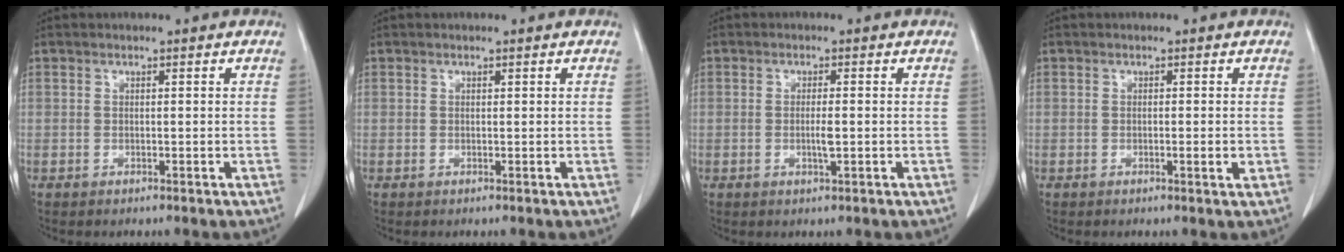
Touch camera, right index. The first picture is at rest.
{"total": 0.0}
{"total": 2.1, "force": [-0.3, 0.1, 2.1], "torque": [-0.043, -0.004, -0.006]}
{"total": 1.4, "force": [-0.3, -0.1, 1.4], "torque": [-0.021, -0.005, -0.003]}